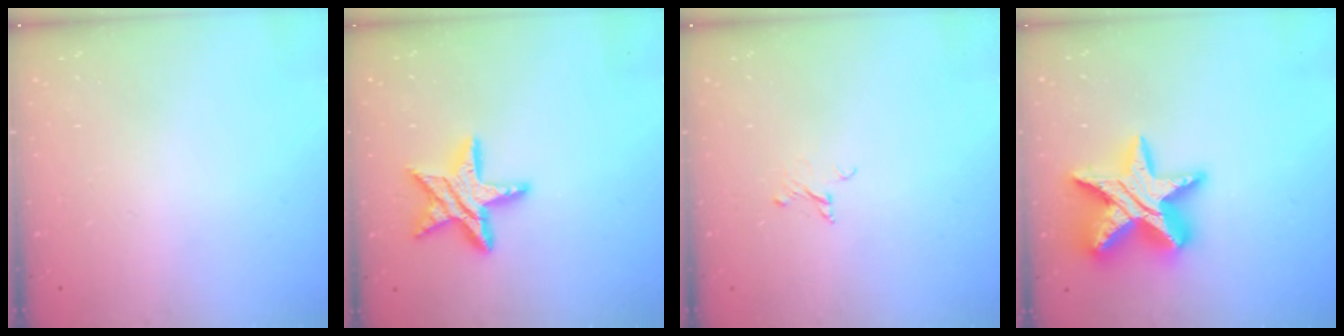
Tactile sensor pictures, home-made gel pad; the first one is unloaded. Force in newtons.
{"total": 15.2, "press": 15.1, "slide": 1.3}
{"total": 2.1, "press": 2.1, "slide": 0.1}
{"total": 19.6, "press": 19.6, "slide": 1.1}